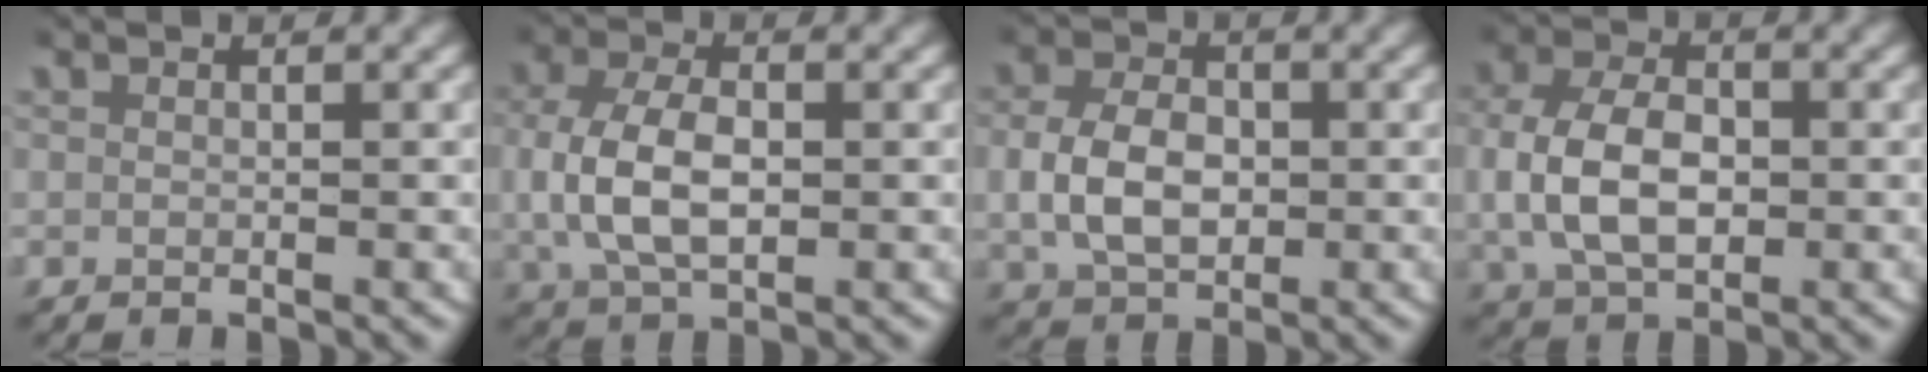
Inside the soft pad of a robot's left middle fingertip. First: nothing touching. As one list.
[{"total": 6.1, "force": [-0.1, 3.8, 4.8], "torque": [-0.119, -0.009, 0.009]}, {"total": 5.3, "force": [-0.1, 3.8, 3.7], "torque": [-0.077, -0.006, 0.006]}, {"total": 6.8, "force": [-0.1, 4.6, 4.9], "torque": [-0.118, -0.012, 0.010]}]